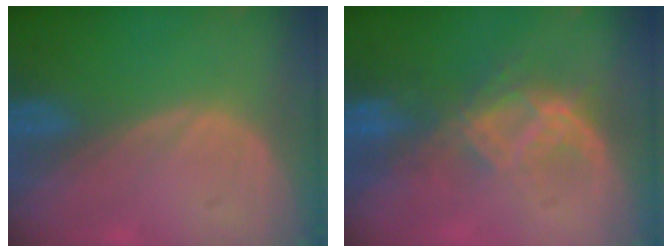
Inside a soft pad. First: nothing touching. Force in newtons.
{"total": 7.0, "press": 6.8, "slide": 1.7}